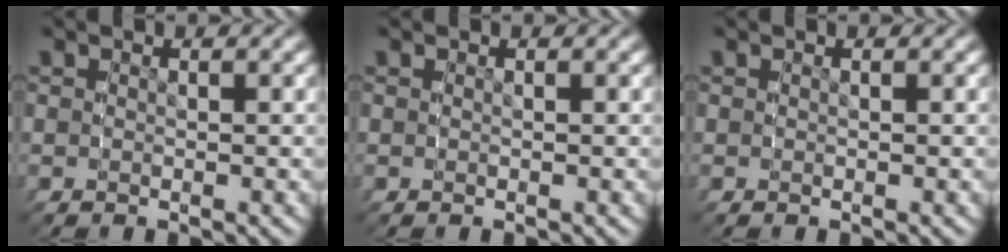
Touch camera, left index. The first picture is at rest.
{"total": 0.0}
{"total": 0.0}